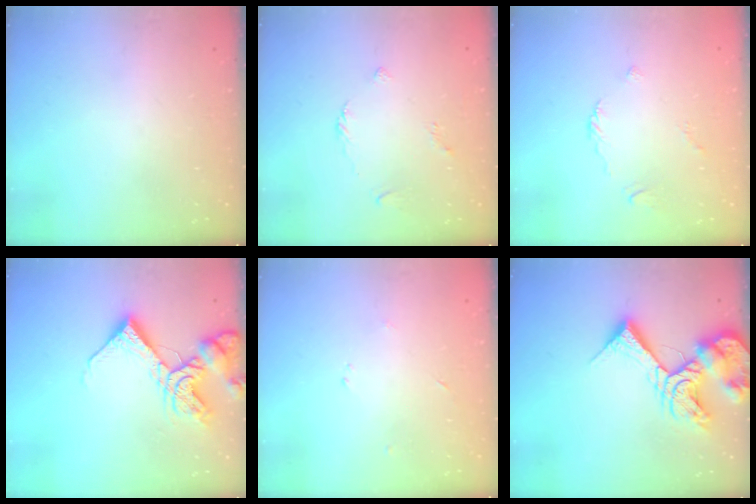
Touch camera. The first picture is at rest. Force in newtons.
{"total": 3.0, "press": 3.0, "slide": 0.6}
{"total": 2.7, "press": 2.6, "slide": 0.6}
{"total": 13.7, "press": 13.6, "slide": 1.6}
{"total": 2.4, "press": 2.4, "slide": 0.3}
{"total": 15.1, "press": 14.9, "slide": 1.9}